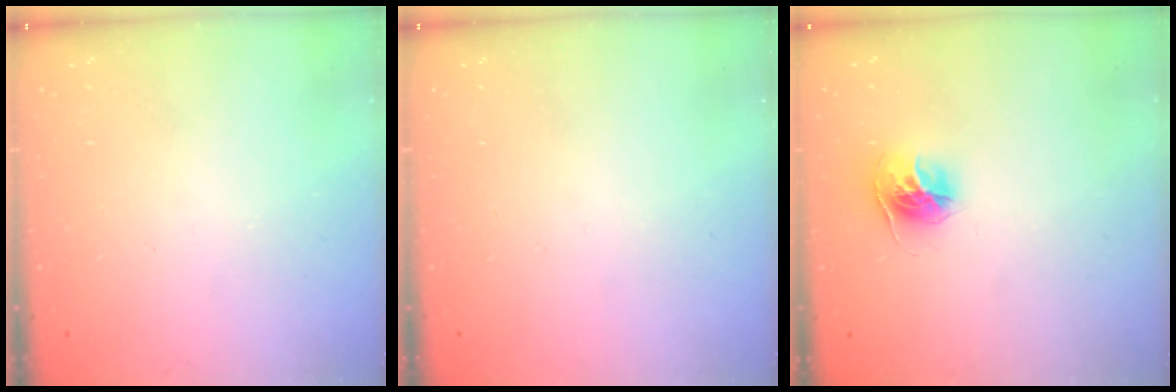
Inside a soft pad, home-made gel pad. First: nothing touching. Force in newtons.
{"total": 0.0}
{"total": 11.1, "press": 11.1, "slide": 0.9}